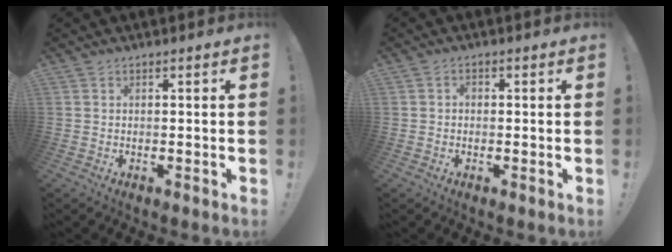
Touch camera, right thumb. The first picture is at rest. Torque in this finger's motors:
{"motor_torque": [0.22, 0.17, 0.20, -0.08, -0.01]}